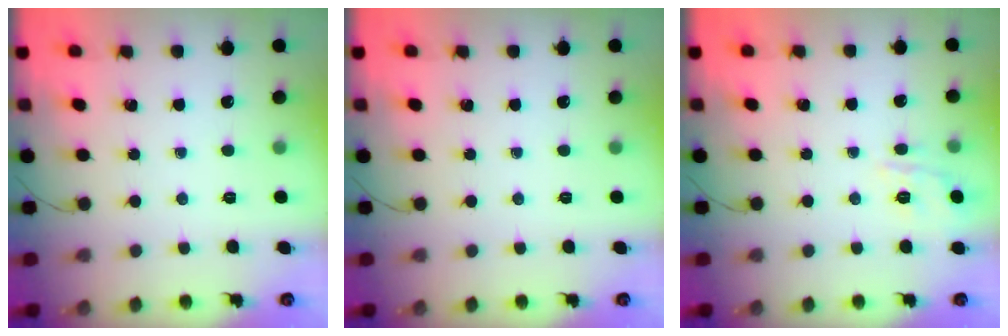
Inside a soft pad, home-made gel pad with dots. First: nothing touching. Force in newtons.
{"total": 0.0}
{"total": 8.0, "press": 8.0, "slide": 0.9}